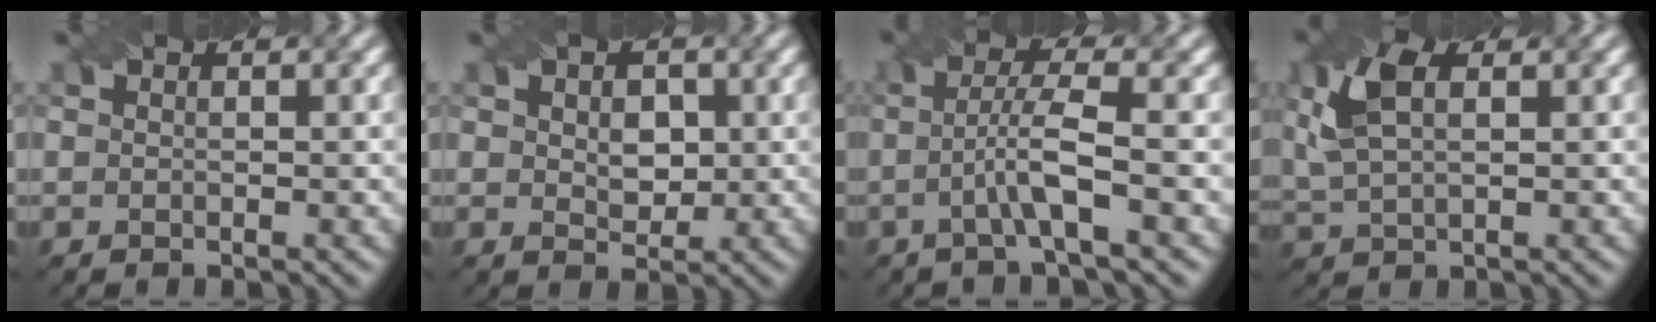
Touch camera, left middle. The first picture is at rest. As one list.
[{"total": 2.9, "force": [0.4, 2.0, 2.1], "torque": [-0.032, 0.000, 0.007]}, {"total": 4.1, "force": [-0.8, 0.5, 4.0], "torque": [-0.075, 0.007, -0.020]}, {"total": 5.6, "force": [1.9, 2.8, 4.4], "torque": [-0.112, 0.012, 0.037]}]